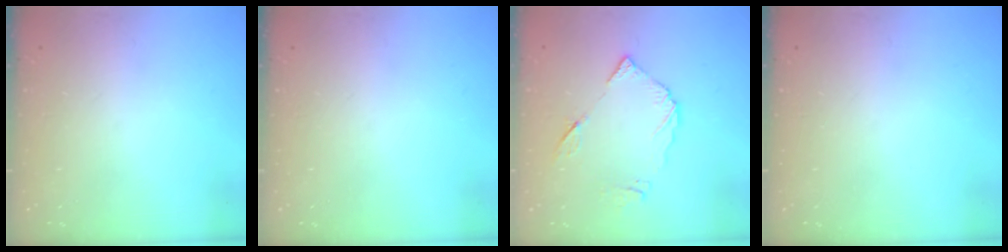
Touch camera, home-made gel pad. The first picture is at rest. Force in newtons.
{"total": 0.0}
{"total": 7.8, "press": 7.7, "slide": 0.5}
{"total": 0.0}